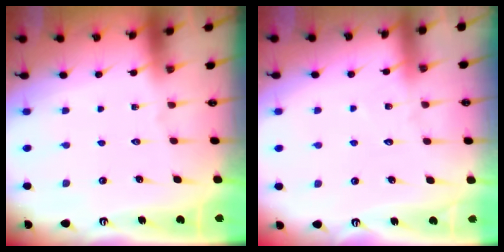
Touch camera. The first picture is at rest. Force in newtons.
{"total": 4.5, "press": 4.5, "slide": 0.3}